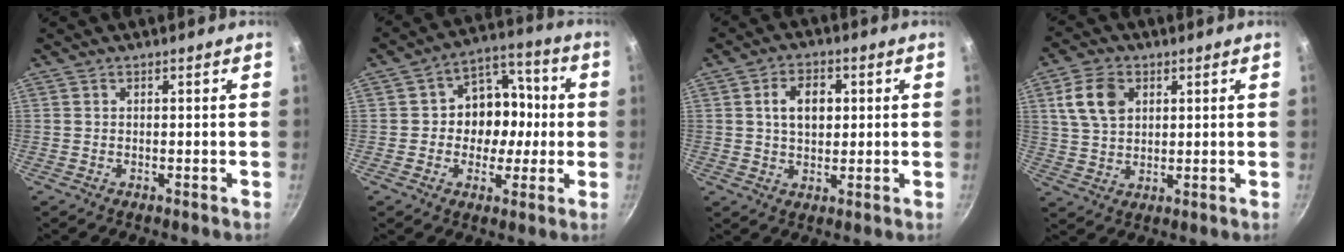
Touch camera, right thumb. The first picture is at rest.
{"total": 12.1, "force": [-0.4, 9.9, 7.0], "torque": [-0.046, 0.026, -0.020]}
{"total": 7.1, "force": [1.4, 4.8, 5.0], "torque": [-0.064, 0.005, 0.020]}
{"total": 8.9, "force": [3.0, 6.1, 5.6], "torque": [-0.093, -0.002, 0.058]}